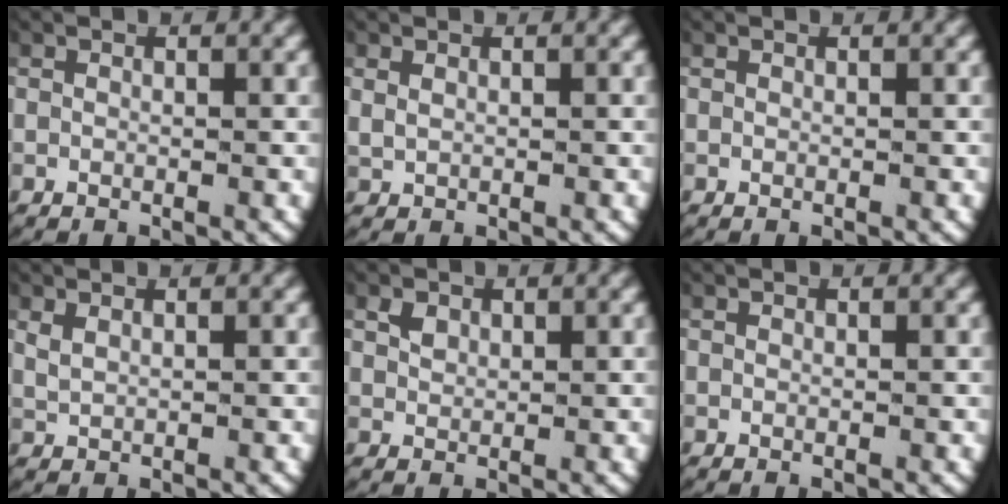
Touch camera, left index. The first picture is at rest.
{"total": 0.8, "force": [0.5, 0.5, 0.4], "torque": [-0.018, -0.004, 0.019]}
{"total": 0.0}
{"total": 1.2, "force": [0.7, 0.6, 0.6], "torque": [-0.020, -0.002, 0.022]}
{"total": 1.0, "force": [0.6, 0.6, 0.5], "torque": [-0.016, -0.005, 0.020]}
{"total": 0.0}